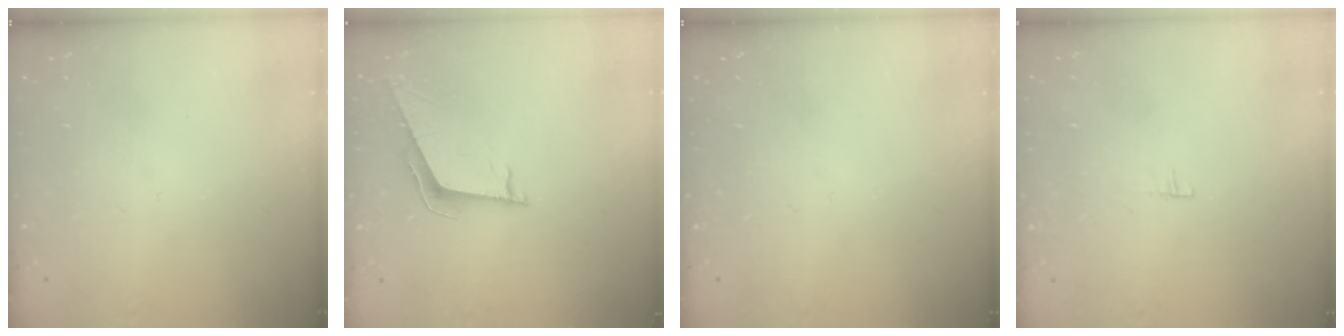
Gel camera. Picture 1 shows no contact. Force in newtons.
{"total": 8.4, "press": 7.9, "slide": 2.9}
{"total": 0.0}
{"total": 3.1, "press": 3.1, "slide": 0.2}